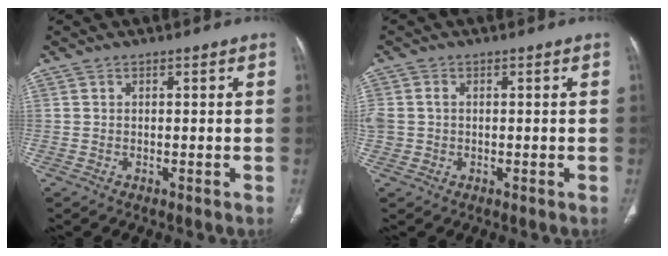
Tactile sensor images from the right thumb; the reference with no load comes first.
{"total": 3.3, "force": [0.0, 2.8, 1.8], "torque": [-0.047, 0.010, 0.004]}